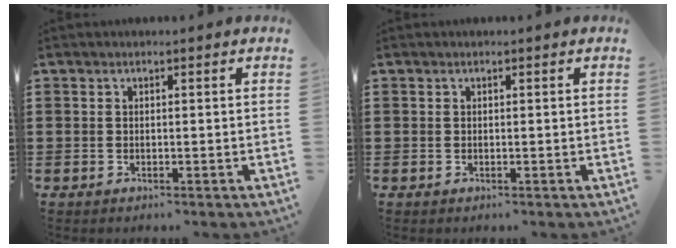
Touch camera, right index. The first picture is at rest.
{"total": 0.0}